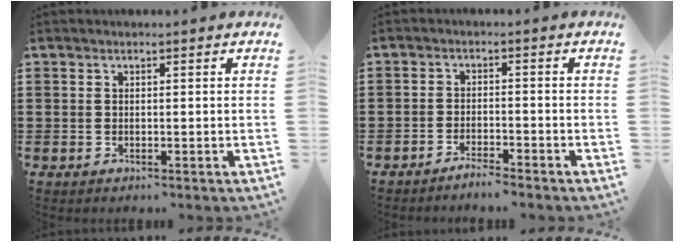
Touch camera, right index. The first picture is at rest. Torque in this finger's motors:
{"motor_torque": [0.31, 0.69, -0.19, -0.01]}